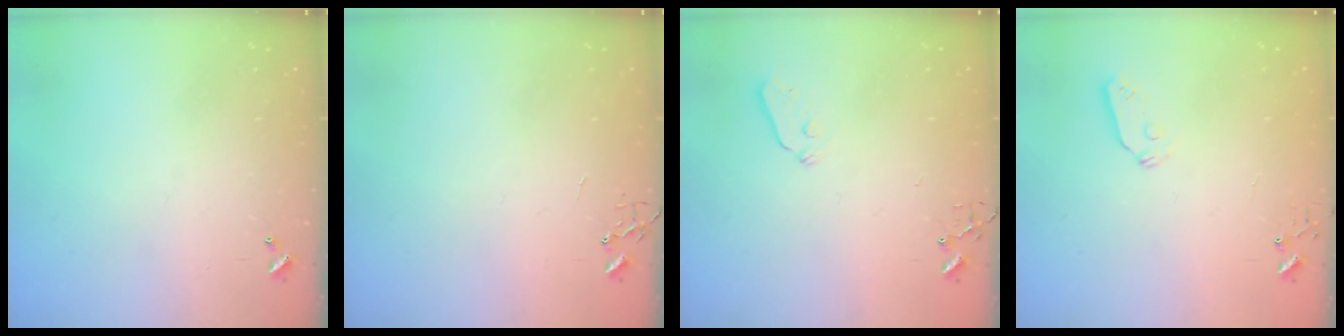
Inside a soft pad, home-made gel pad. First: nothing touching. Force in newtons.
{"total": 0.0}
{"total": 4.4, "press": 4.3, "slide": 0.8}
{"total": 4.3, "press": 4.3, "slide": 0.3}